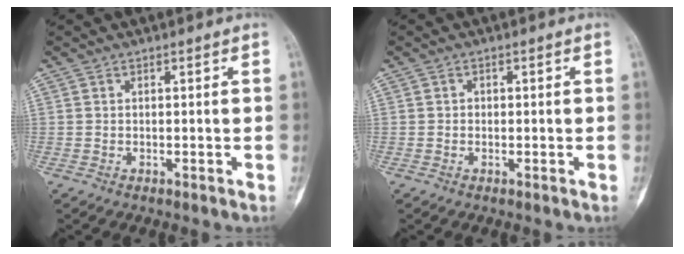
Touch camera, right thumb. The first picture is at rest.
{"total": 0.8, "force": [-0.1, 0.7, 0.3], "torque": [0.000, 0.003, -0.004]}